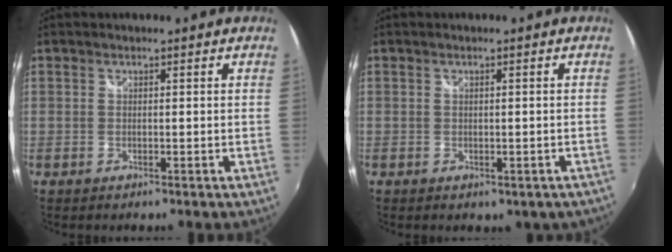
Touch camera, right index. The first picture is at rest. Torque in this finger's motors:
{"motor_torque": [0.21, -0.37, -0.01, -0.03]}